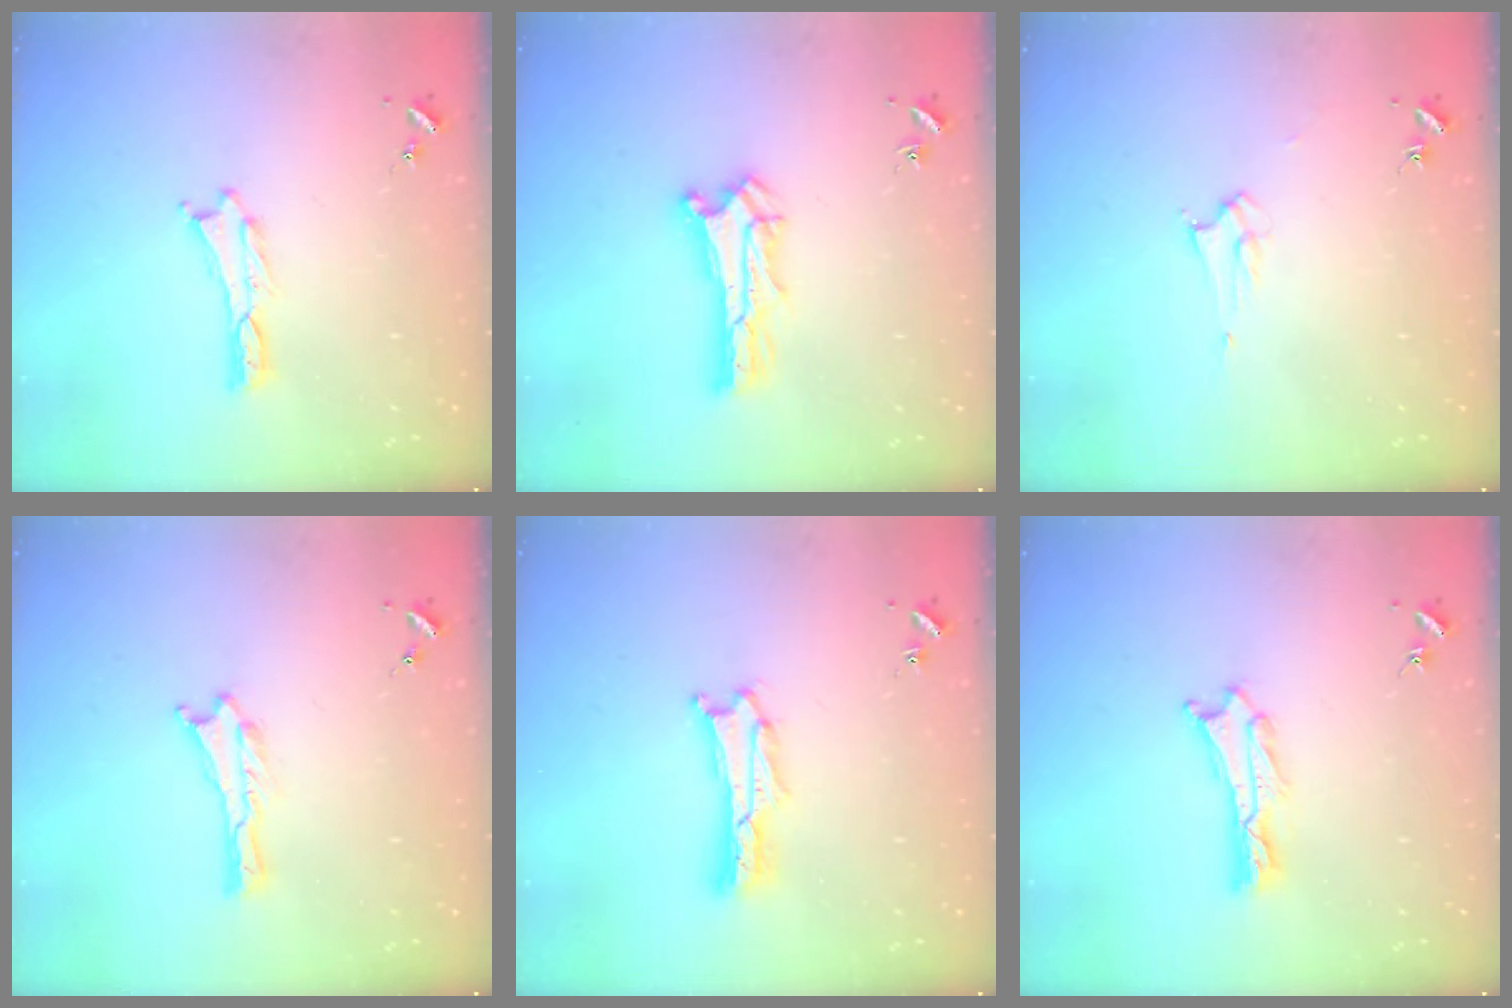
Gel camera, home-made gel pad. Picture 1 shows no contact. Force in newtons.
{"total": 1.5, "press": 1.5, "slide": 0.2}
{"total": 2.1, "press": 2.1, "slide": 0.2}
{"total": 0.0}
{"total": 1.7, "press": 1.7, "slide": 0.3}
{"total": 1.1, "press": 1.1, "slide": 0.2}